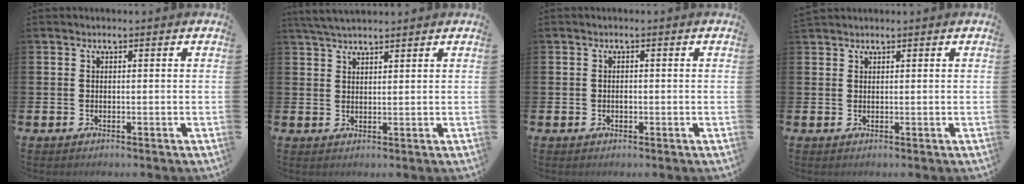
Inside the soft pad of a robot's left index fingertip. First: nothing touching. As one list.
[{"total": 3.4, "force": [3.2, 0.6, 1.0], "torque": [-0.022, -0.010, 0.059]}, {"total": 0.8, "force": [-0.2, 0.7, 0.4], "torque": [0.002, 0.002, -0.008]}, {"total": 1.1, "force": [1.0, 0.2, -0.1], "torque": [0.008, -0.001, 0.018]}]